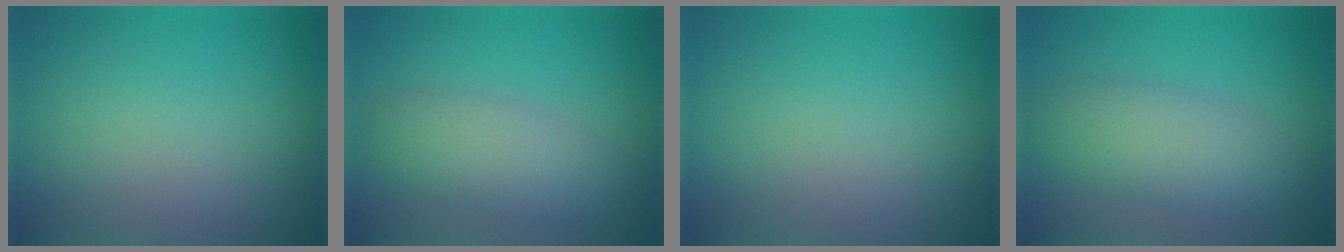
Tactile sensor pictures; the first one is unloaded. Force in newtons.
{"total": 4.0, "press": 4.0, "slide": 0.1}
{"total": 0.0}
{"total": 4.5, "press": 4.5, "slide": 0.2}